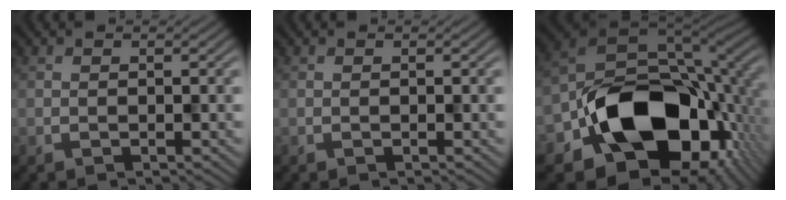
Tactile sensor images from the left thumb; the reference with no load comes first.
{"total": 0.0}
{"total": 17.5, "force": [-5.7, 12.2, 11.1], "torque": [-0.170, -0.038, -0.090]}